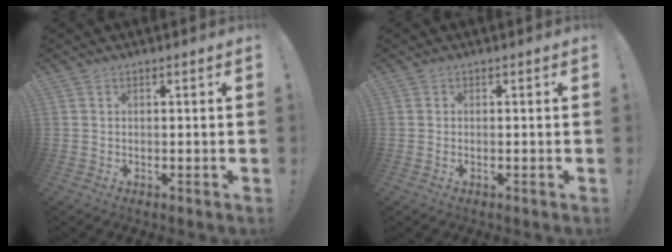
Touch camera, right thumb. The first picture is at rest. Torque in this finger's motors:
{"motor_torque": [0.34, -0.35, 0.15, -0.05, 0.00]}